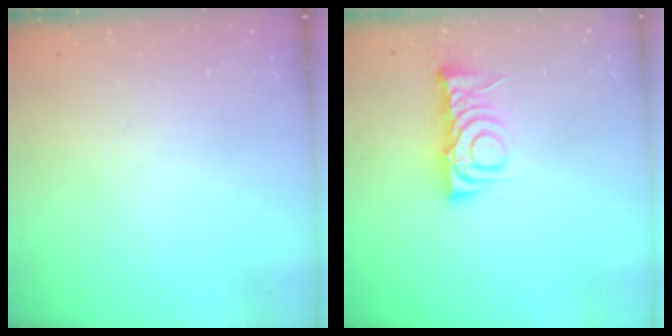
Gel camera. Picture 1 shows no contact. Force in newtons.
{"total": 6.8, "press": 6.8, "slide": 0.6}